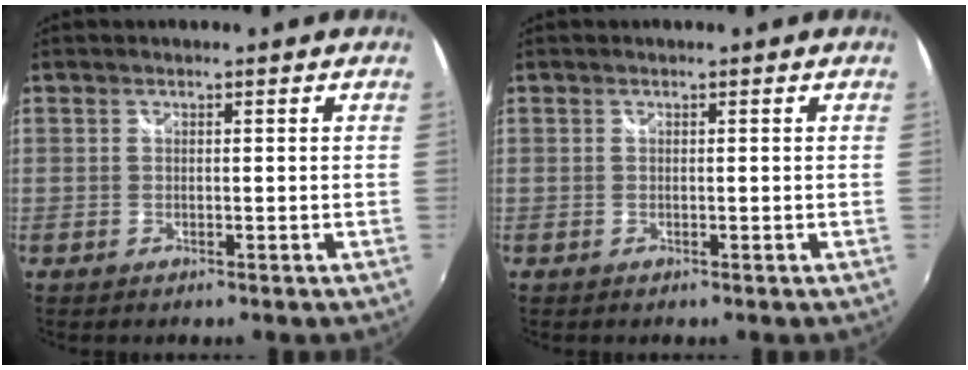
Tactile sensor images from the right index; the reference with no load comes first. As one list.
[{"total": 0.0}]